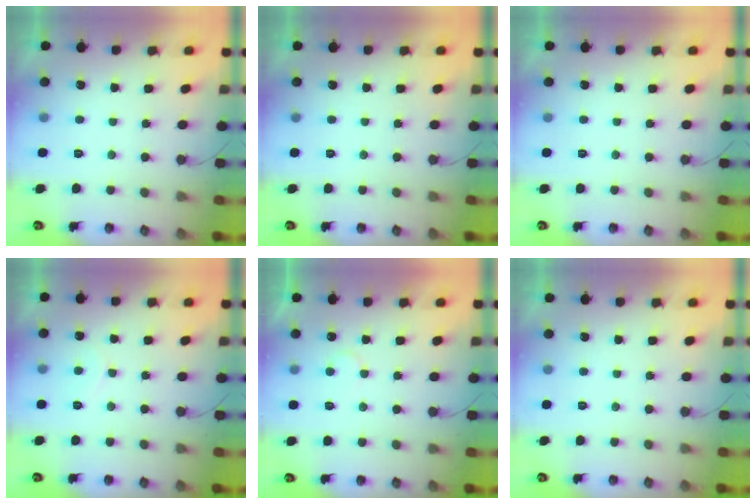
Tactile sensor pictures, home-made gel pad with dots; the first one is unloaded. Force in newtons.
{"total": 0.0}
{"total": 0.0}
{"total": 4.8, "press": 4.8, "slide": 0.5}
{"total": 5.4, "press": 5.4, "slide": 0.4}
{"total": 0.0}